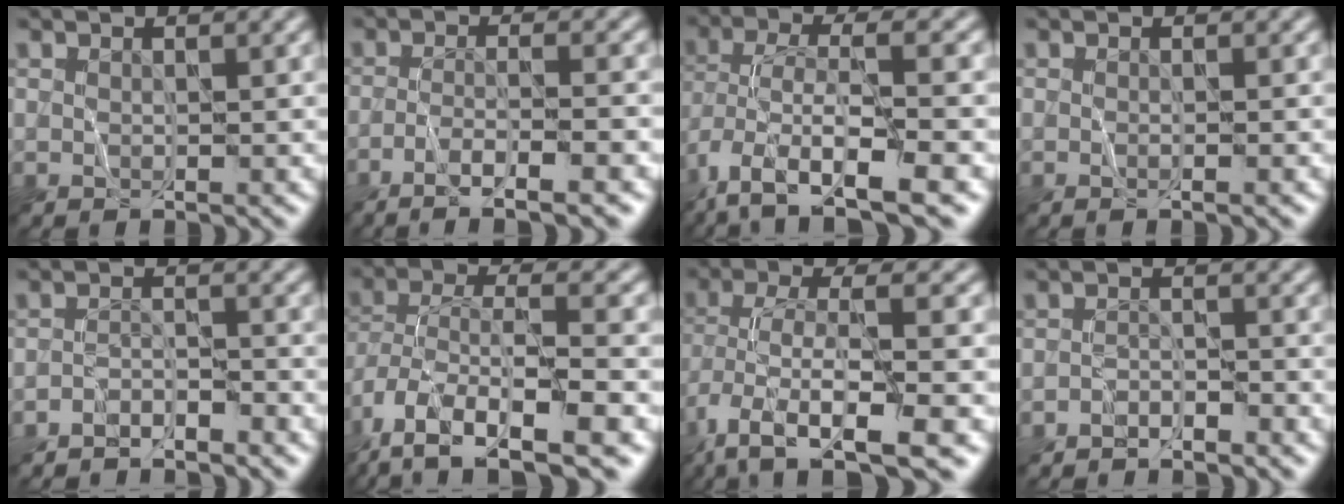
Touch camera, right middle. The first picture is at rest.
{"total": 5.8, "force": [-3.3, 1.1, 4.7], "torque": [-0.065, 0.012, -0.060]}
{"total": 10.1, "force": [-4.8, 3.4, 8.3], "torque": [-0.162, -0.002, -0.085]}
{"total": 1.0, "force": [-0.1, 0.4, 0.9], "torque": [-0.004, -0.005, -0.009]}
{"total": 2.3, "force": [-2.3, 0.2, 0.4], "torque": [-0.004, 0.004, -0.044]}
{"total": 11.4, "force": [-5.8, 5.0, 8.5], "torque": [-0.166, 0.000, -0.094]}
{"total": 9.0, "force": [-4.0, 3.0, 7.5], "torque": [-0.151, -0.002, -0.074]}
{"total": 1.9, "force": [-1.8, 0.2, 0.3], "torque": [0.000, 0.004, -0.036]}